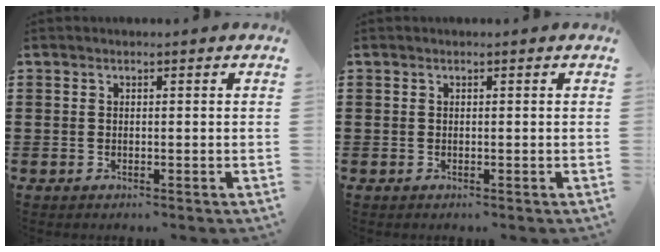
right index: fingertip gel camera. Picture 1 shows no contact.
{"total": 0.0}